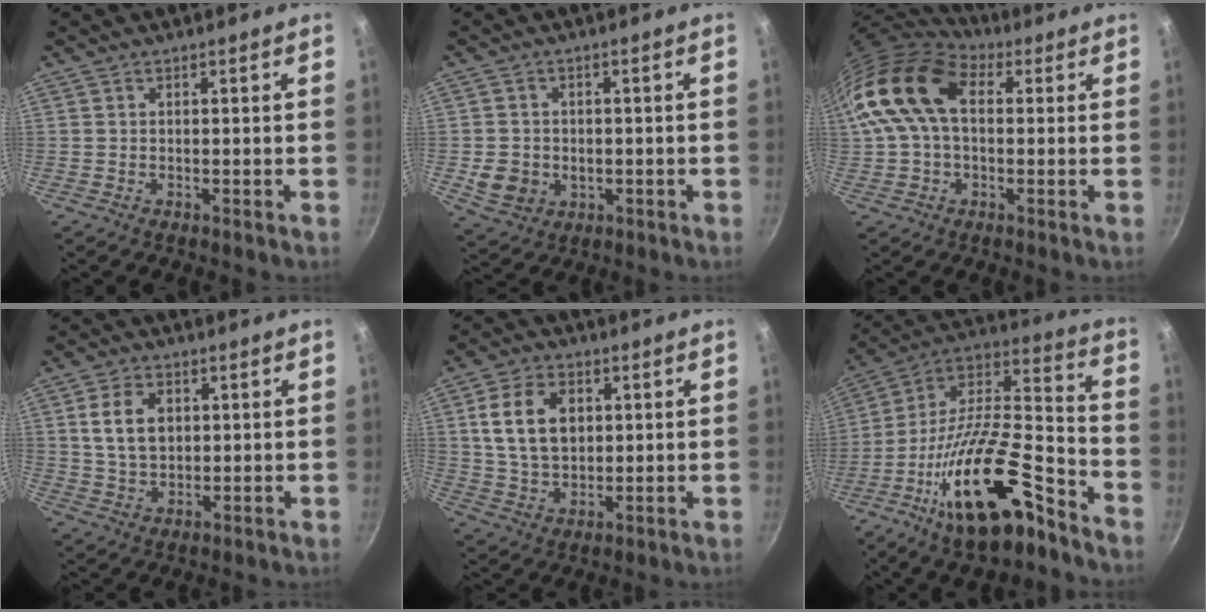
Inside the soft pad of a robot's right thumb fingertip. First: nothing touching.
{"total": 7.2, "force": [-1.1, 6.2, 3.5], "torque": [-0.056, 0.006, -0.008]}
{"total": 15.9, "force": [2.8, 10.3, 11.8], "torque": [-0.213, 0.023, 0.035]}
{"total": 8.5, "force": [2.0, 5.9, 5.8], "torque": [-0.093, -0.003, 0.037]}
{"total": 12.1, "force": [2.7, 8.4, 8.4], "torque": [-0.135, -0.004, 0.052]}
{"total": 25.3, "force": [-13.8, 9.1, 19.2], "torque": [-0.294, 0.077, -0.242]}